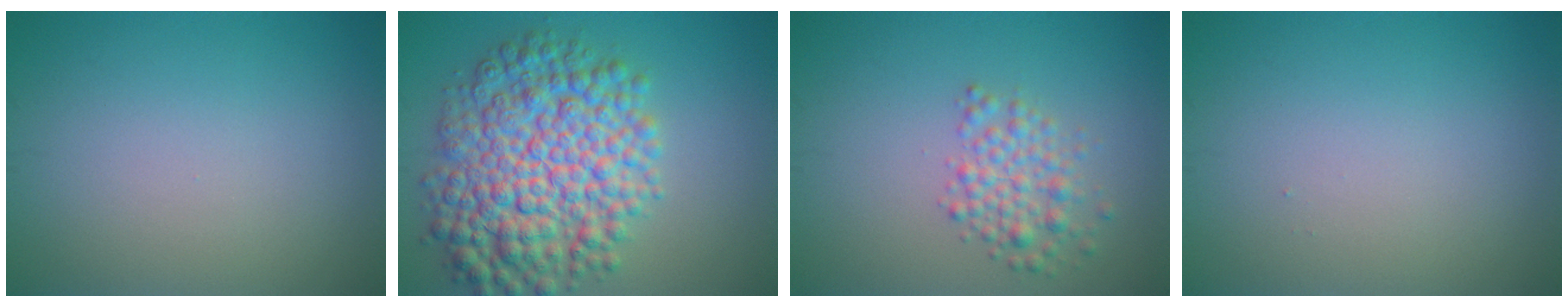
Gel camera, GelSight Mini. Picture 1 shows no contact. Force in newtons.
{"total": 10.3, "press": 10.3, "slide": 0.2}
{"total": 2.8, "press": 2.8, "slide": 0.0}
{"total": 0.0}